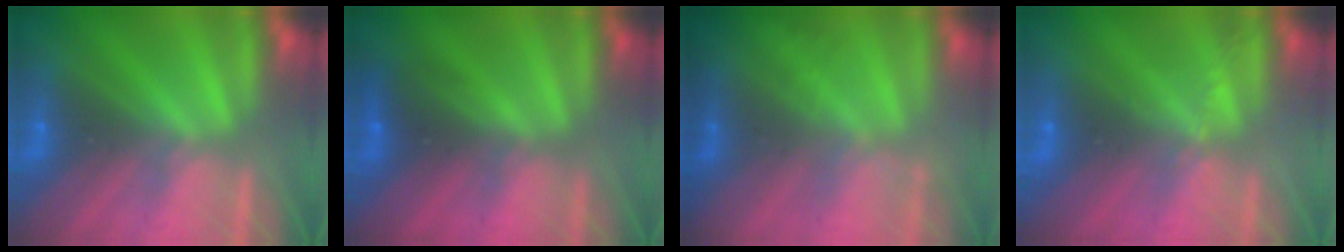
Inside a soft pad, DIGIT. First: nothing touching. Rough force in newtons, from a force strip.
{"total": 2.6}
{"total": 1.7}
{"total": 2.1}